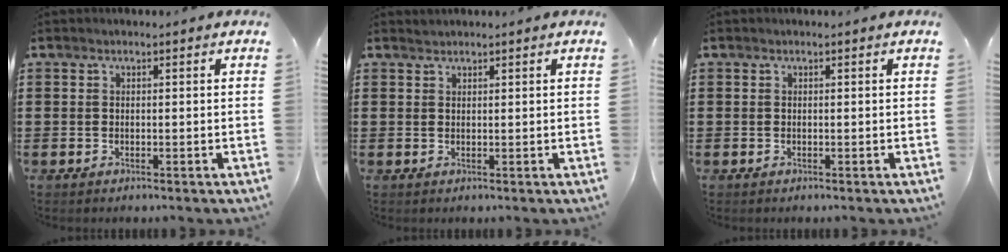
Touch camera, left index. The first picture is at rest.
{"total": 0.8, "force": [0.8, 0.1, 0.1], "torque": [-0.004, -0.001, 0.015]}
{"total": 0.0}